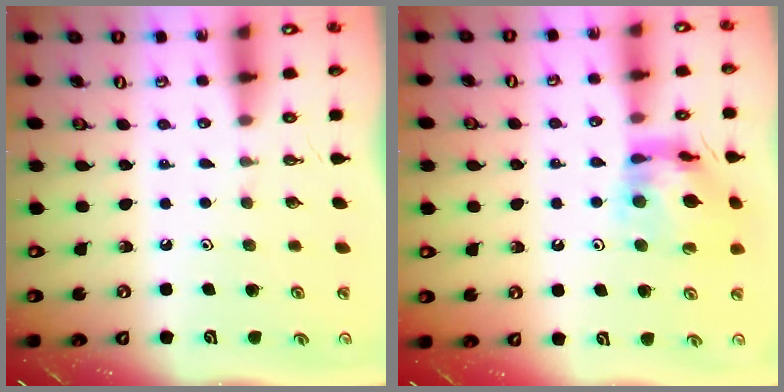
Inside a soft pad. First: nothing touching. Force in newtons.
{"total": 12.5, "press": 12.4, "slide": 1.4}